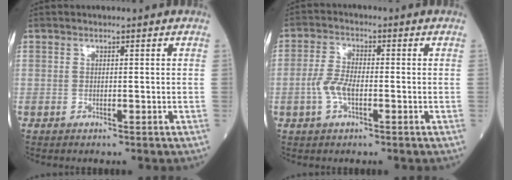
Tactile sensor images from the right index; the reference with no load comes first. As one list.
[{"total": 4.7, "force": [-1.3, 1.9, 4.1], "torque": [-0.093, 0.007, -0.028]}]